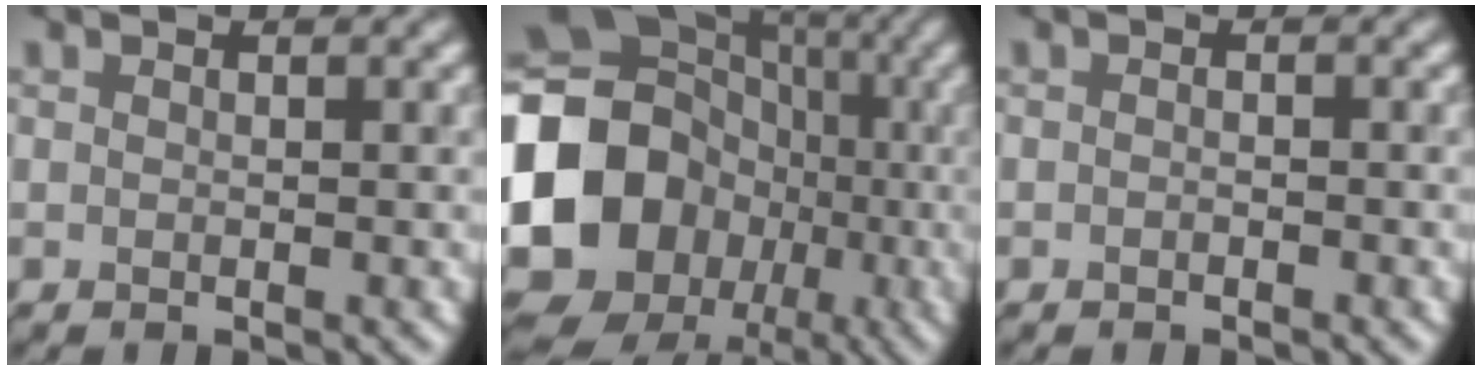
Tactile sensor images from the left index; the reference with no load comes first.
{"total": 17.6, "force": [-3.2, 15.3, 7.9], "torque": [-0.175, 0.002, -0.084]}
{"total": 0.6, "force": [-0.4, 0.2, 0.3], "torque": [-0.006, 0.000, -0.008]}